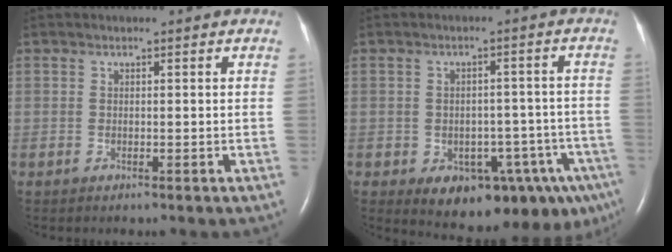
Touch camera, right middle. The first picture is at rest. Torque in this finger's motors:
{"motor_torque": [0.82, -0.68, 0.16, 0.11]}